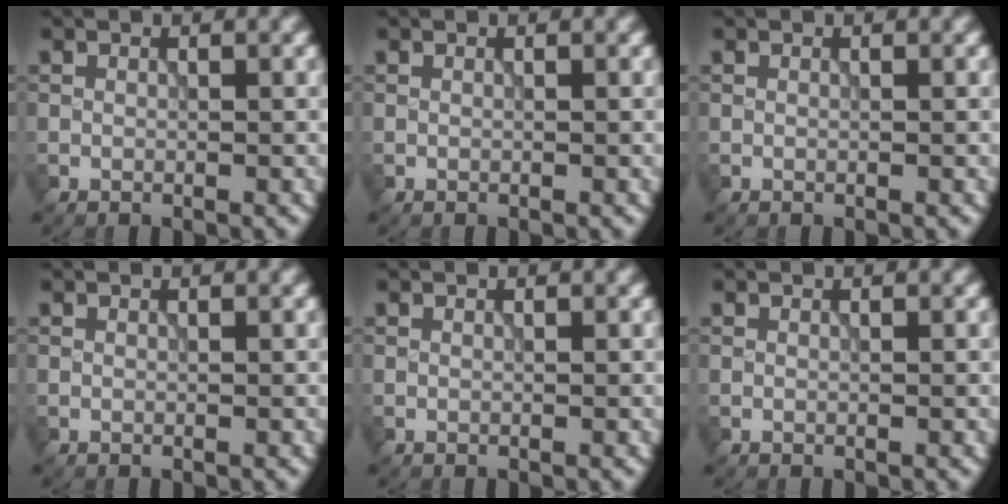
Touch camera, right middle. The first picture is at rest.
{"total": 0.0}
{"total": 0.0}
{"total": 0.0}
{"total": 0.0}
{"total": 0.0}